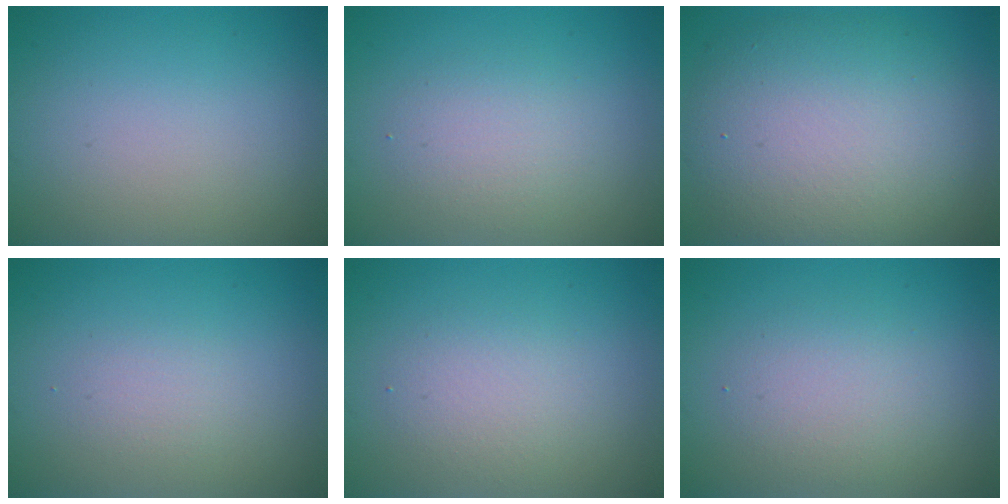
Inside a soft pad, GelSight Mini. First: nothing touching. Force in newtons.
{"total": 2.3, "press": 2.3, "slide": 0.2}
{"total": 9.4, "press": 9.4, "slide": 0.6}
{"total": 1.3, "press": 1.3, "slide": 0.1}
{"total": 2.2, "press": 2.2, "slide": 0.1}
{"total": 2.7, "press": 2.7, "slide": 0.2}